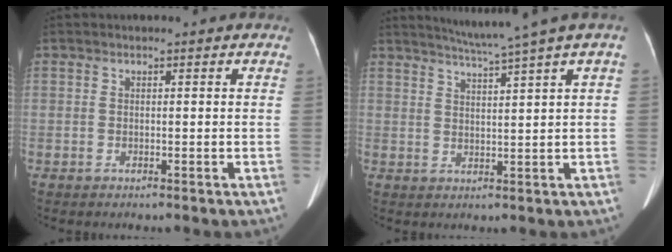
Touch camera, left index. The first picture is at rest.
{"total": 6.6, "force": [5.0, -1.8, 3.9], "torque": [-0.064, 0.004, 0.078]}